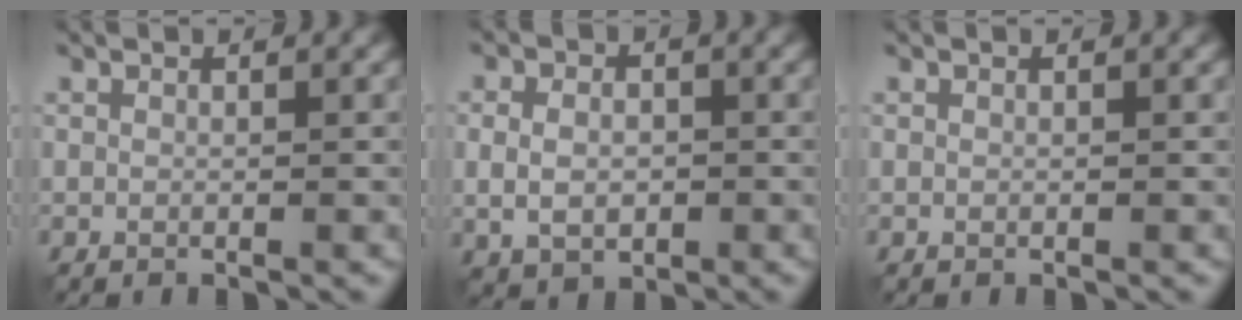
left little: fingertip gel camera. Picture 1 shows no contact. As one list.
[{"total": 4.1, "force": [-0.4, 3.1, 2.5], "torque": [-0.037, -0.001, -0.008]}, {"total": 0.0}]